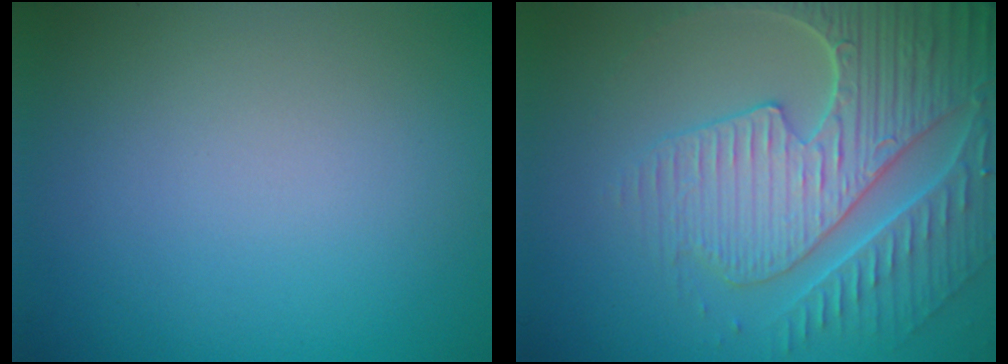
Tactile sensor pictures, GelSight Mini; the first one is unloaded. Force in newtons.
{"total": 7.5, "press": 5.9, "slide": 4.7}